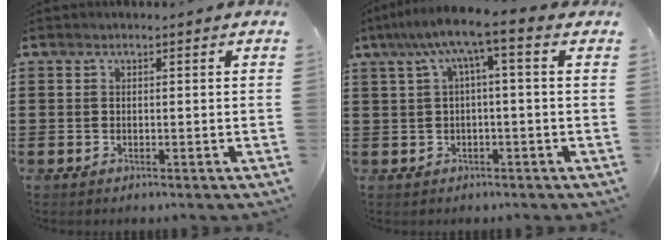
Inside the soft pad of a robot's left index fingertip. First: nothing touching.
{"total": 5.6, "force": [0.9, 0.4, 5.5], "torque": [-0.117, -0.006, 0.007]}